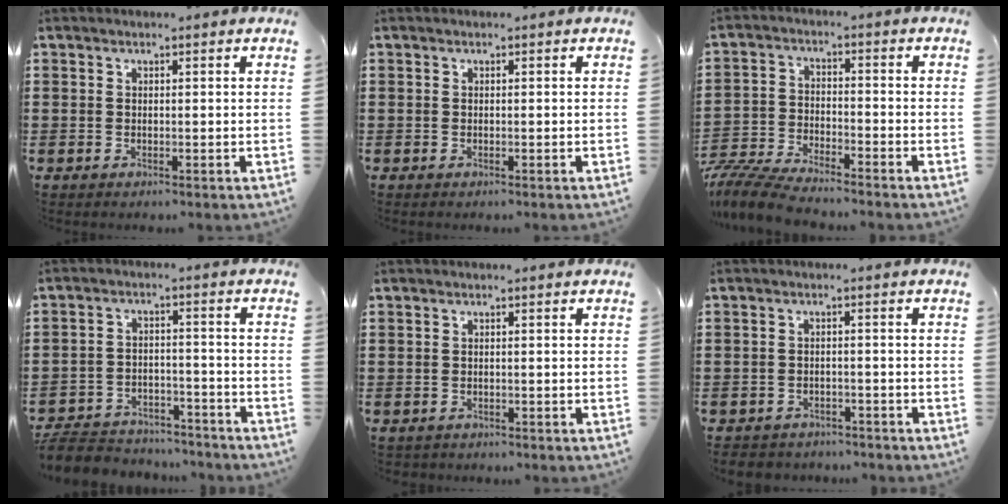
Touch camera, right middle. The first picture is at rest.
{"total": 0.0}
{"total": 6.5, "force": [-6.3, 0.6, 1.6], "torque": [-0.048, 0.000, -0.128]}
{"total": 6.1, "force": [-5.9, 1.4, 1.0], "torque": [-0.029, 0.010, -0.120]}
{"total": 0.6, "force": [-0.5, 0.2, -0.1], "torque": [0.000, 0.002, -0.013]}
{"total": 2.1, "force": [-2.1, 0.5, -0.3], "torque": [-0.003, 0.000, -0.048]}